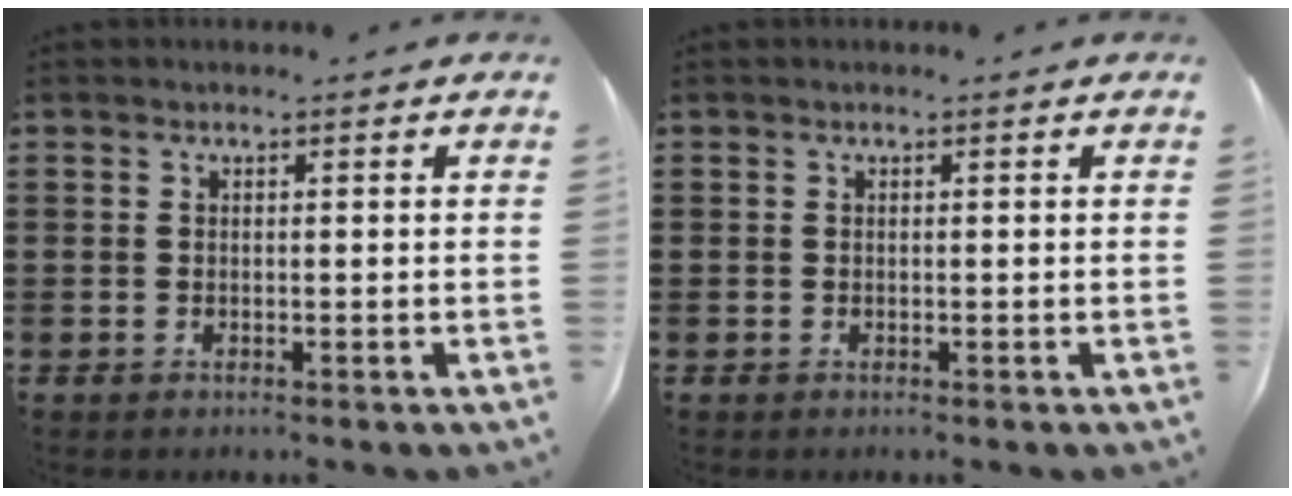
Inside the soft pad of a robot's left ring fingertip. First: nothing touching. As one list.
[{"total": 0.0}]